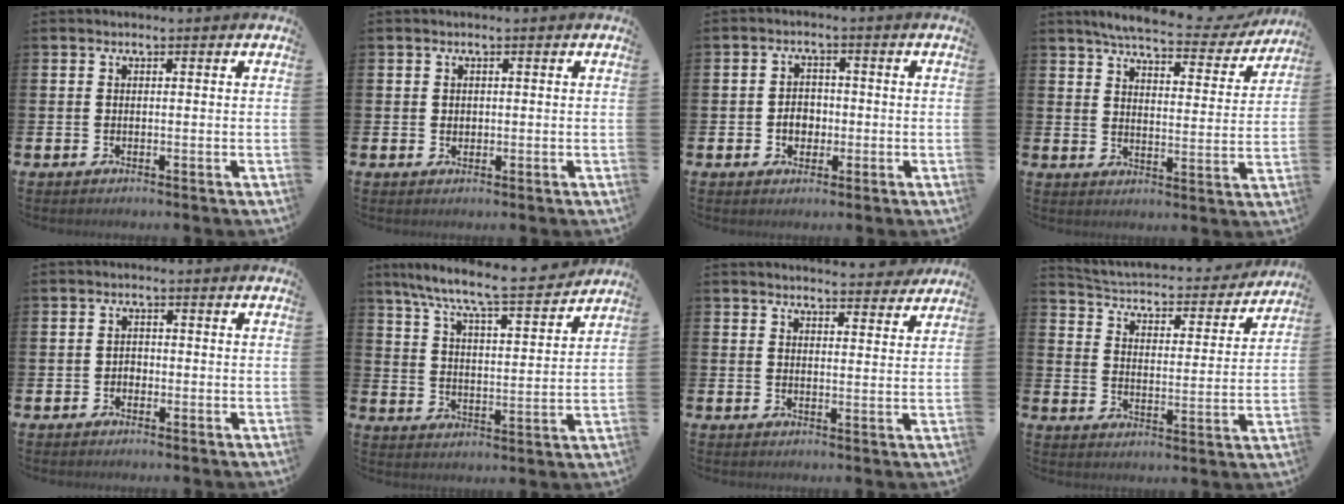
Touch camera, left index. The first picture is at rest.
{"total": 0.9, "force": [0.5, 0.7, 0.3], "torque": [0.006, 0.001, 0.006]}
{"total": 3.1, "force": [-0.8, 2.5, 1.7], "torque": [-0.016, -0.003, -0.022]}
{"total": 6.2, "force": [5.7, 0.8, 2.4], "torque": [-0.053, -0.037, 0.092]}
{"total": 1.3, "force": [-0.7, 1.0, 0.3], "torque": [-0.005, 0.001, -0.017]}
{"total": 8.6, "force": [7.9, 0.4, 3.4], "torque": [-0.088, -0.062, 0.129]}
{"total": 4.1, "force": [4.1, 0.1, 0.0], "torque": [0.006, -0.030, 0.071]}
{"total": 3.6, "force": [3.4, 1.1, 0.9], "torque": [-0.041, -0.037, 0.045]}